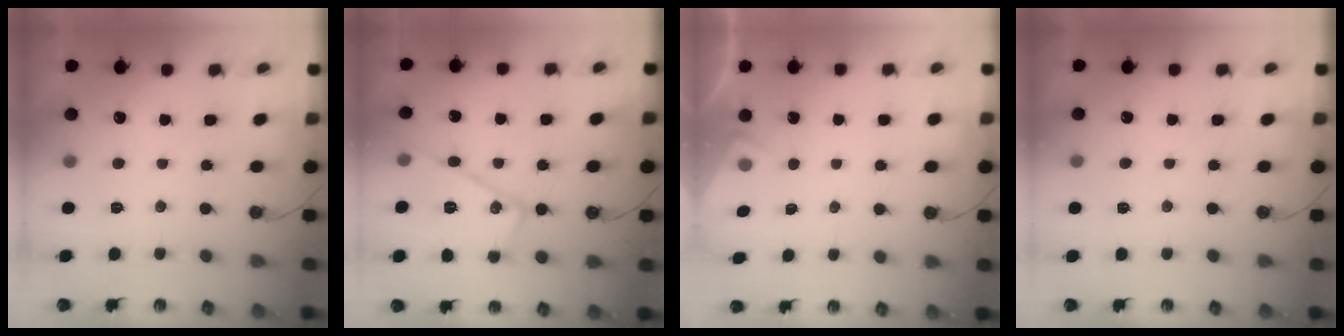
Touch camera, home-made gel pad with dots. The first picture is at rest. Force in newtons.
{"total": 15.4, "press": 15.4, "slide": 0.7}
{"total": 2.6, "press": 2.6, "slide": 0.4}
{"total": 2.0, "press": 2.0, "slide": 0.3}